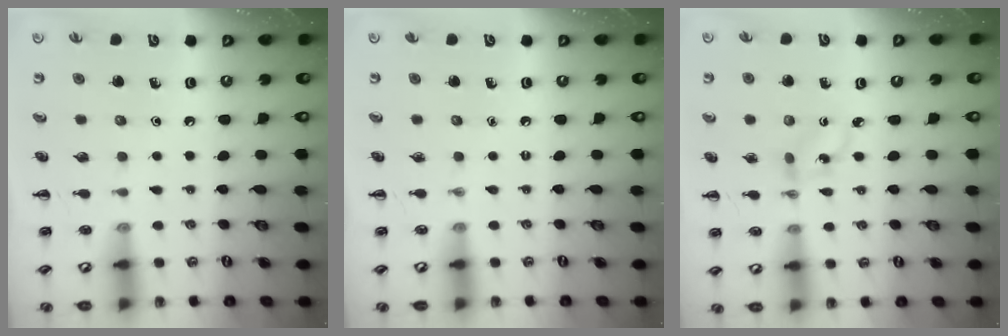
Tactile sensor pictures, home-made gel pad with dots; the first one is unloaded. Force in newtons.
{"total": 0.0}
{"total": 1.5, "press": 1.4, "slide": 0.4}